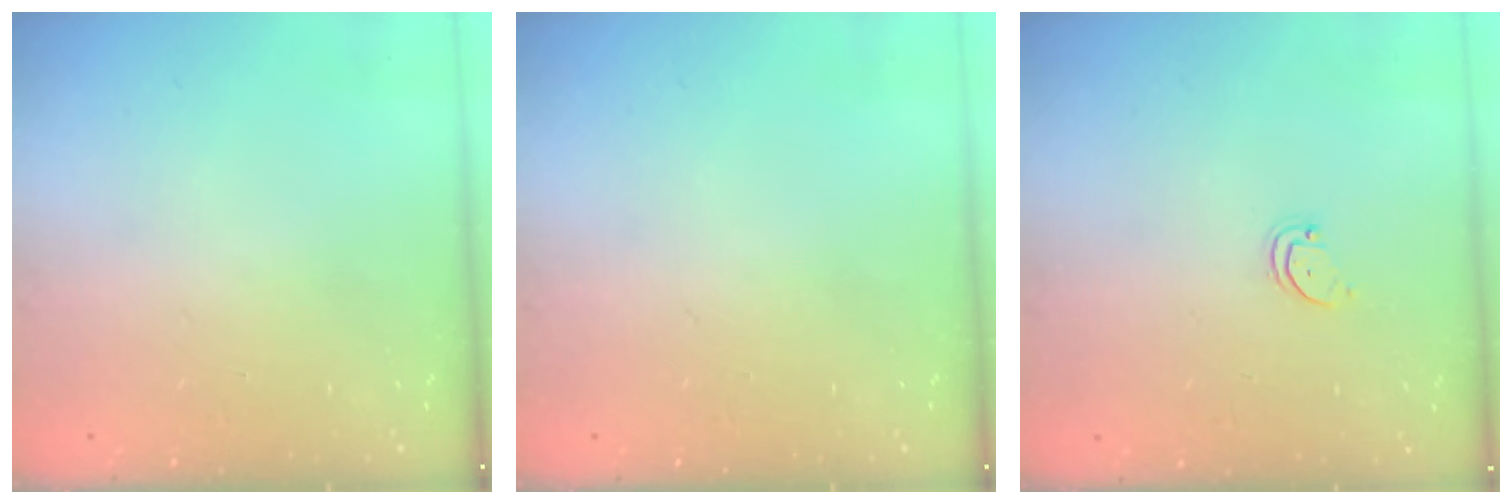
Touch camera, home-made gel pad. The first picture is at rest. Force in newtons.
{"total": 0.0}
{"total": 1.5, "press": 1.5, "slide": 0.1}